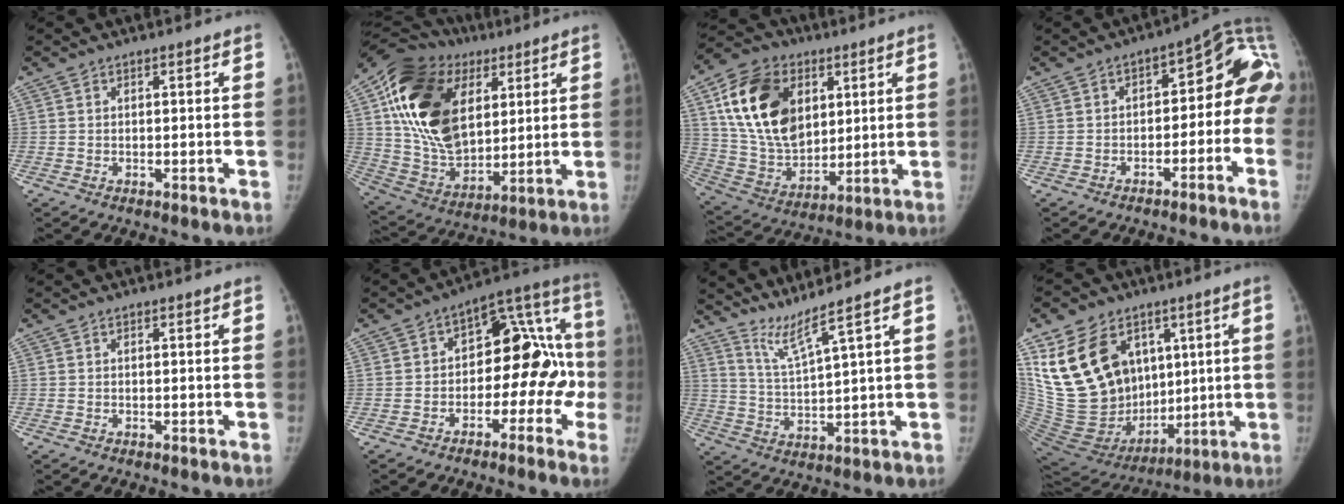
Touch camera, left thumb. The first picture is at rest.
{"total": 27.3, "force": [8.3, 18.3, 18.4], "torque": [-0.330, -0.009, 0.151]}
{"total": 21.7, "force": [6.9, 15.0, 14.0], "torque": [-0.233, -0.021, 0.132]}
{"total": 13.5, "force": [-4.1, 7.8, 10.3], "torque": [-0.099, 0.073, -0.058]}
{"total": 0.0}
{"total": 17.4, "force": [-3.3, 10.4, 13.6], "torque": [-0.135, 0.066, -0.051]}
{"total": 5.9, "force": [4.7, -2.1, 2.8], "torque": [-0.059, -0.053, 0.104]}
{"total": 24.5, "force": [8.2, 17.5, 15.1], "torque": [-0.268, -0.017, 0.178]}